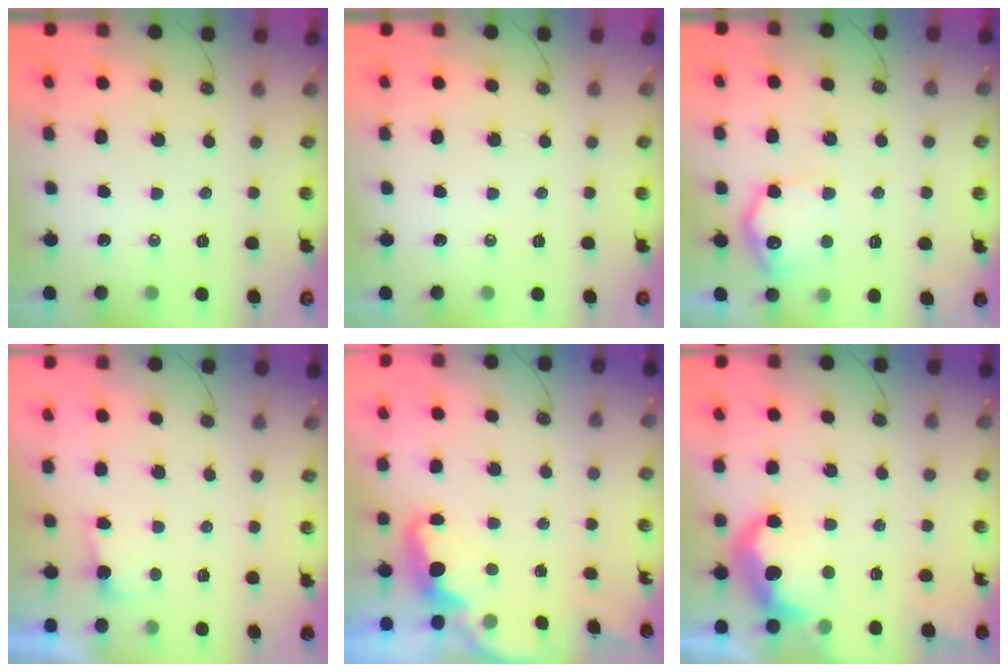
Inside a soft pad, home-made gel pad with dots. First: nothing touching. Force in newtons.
{"total": 0.0}
{"total": 12.9, "press": 12.9, "slide": 0.4}
{"total": 0.8, "press": 0.4, "slide": 0.7}
{"total": 2.5, "press": 2.4, "slide": 0.7}
{"total": 11.6, "press": 11.6, "slide": 0.8}